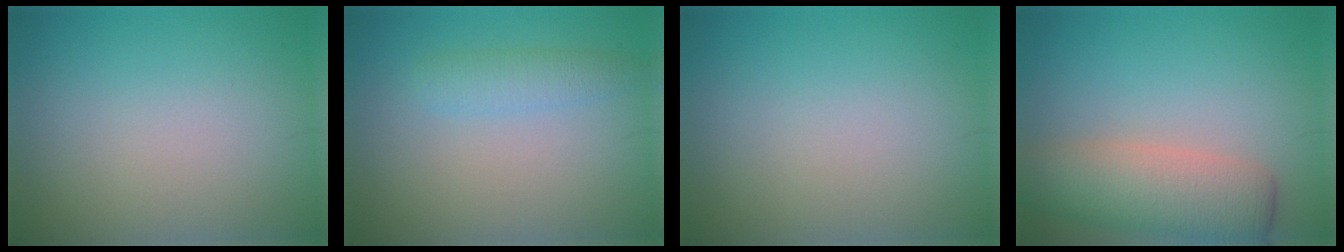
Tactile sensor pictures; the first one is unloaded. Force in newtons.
{"total": 2.2, "press": 2.2, "slide": 0.1}
{"total": 0.0}
{"total": 6.0, "press": 6.0, "slide": 0.3}